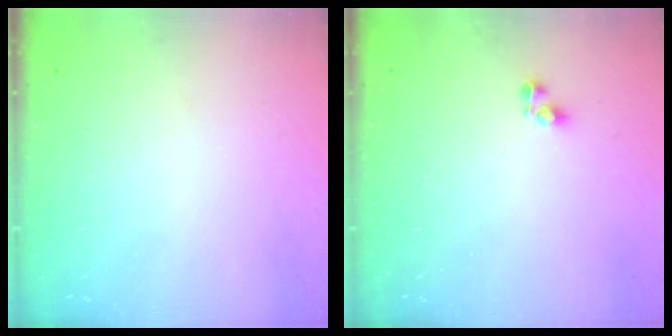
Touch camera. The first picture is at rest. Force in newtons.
{"total": 3.6, "press": 3.6, "slide": 0.1}